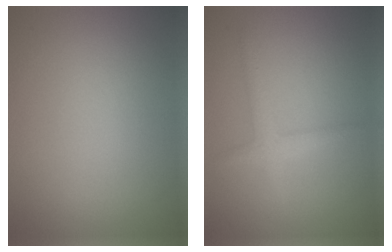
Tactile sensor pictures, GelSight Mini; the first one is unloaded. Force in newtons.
{"total": 2.0, "press": 2.0, "slide": 0.0}